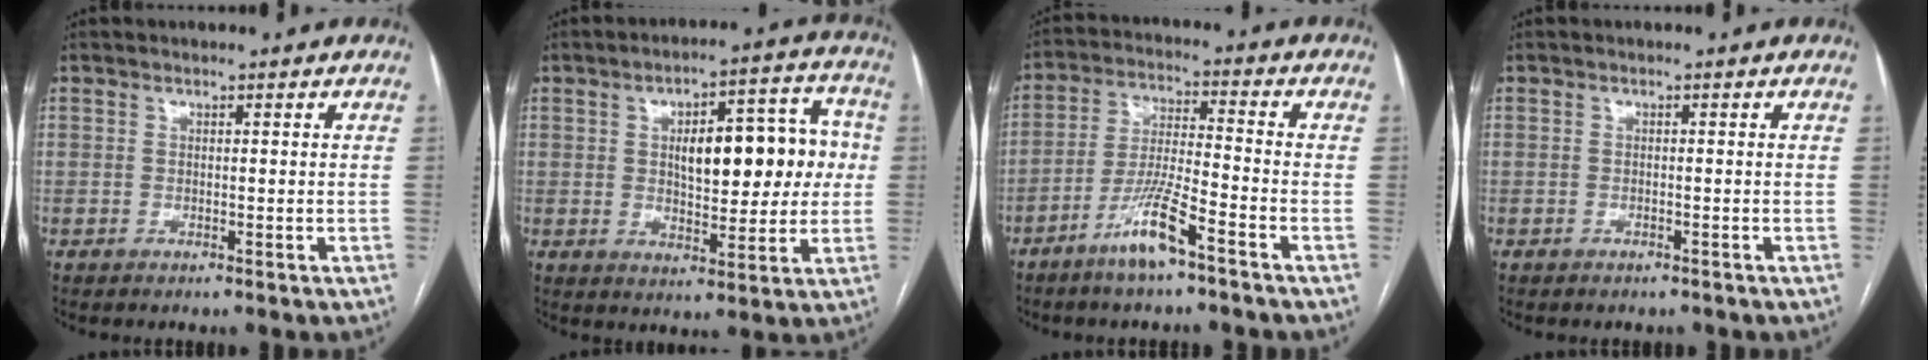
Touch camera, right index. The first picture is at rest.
{"total": 13.9, "force": [1.5, 5.8, 12.5], "torque": [-0.167, 0.037, 0.032]}
{"total": 8.7, "force": [-5.5, 0.4, 6.7], "torque": [-0.138, -0.009, -0.107]}
{"total": 0.8, "force": [-0.7, 0.3, 0.2], "torque": [-0.008, -0.001, -0.008]}